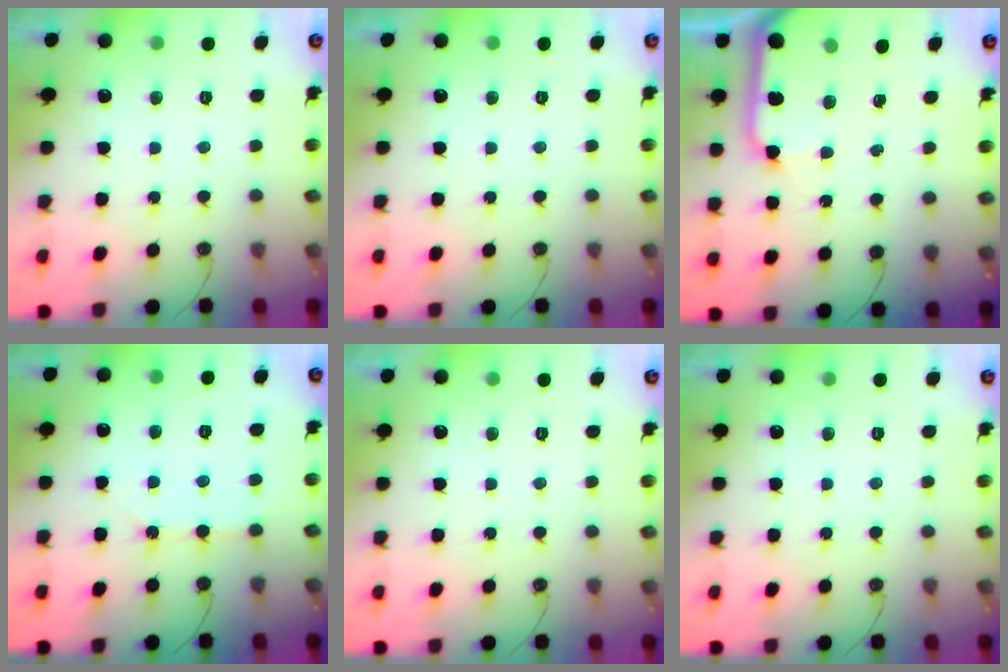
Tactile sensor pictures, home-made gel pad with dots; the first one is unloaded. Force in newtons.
{"total": 0.0}
{"total": 11.0, "press": 10.9, "slide": 1.5}
{"total": 2.4, "press": 2.4, "slide": 0.4}
{"total": 0.0}
{"total": 0.0}